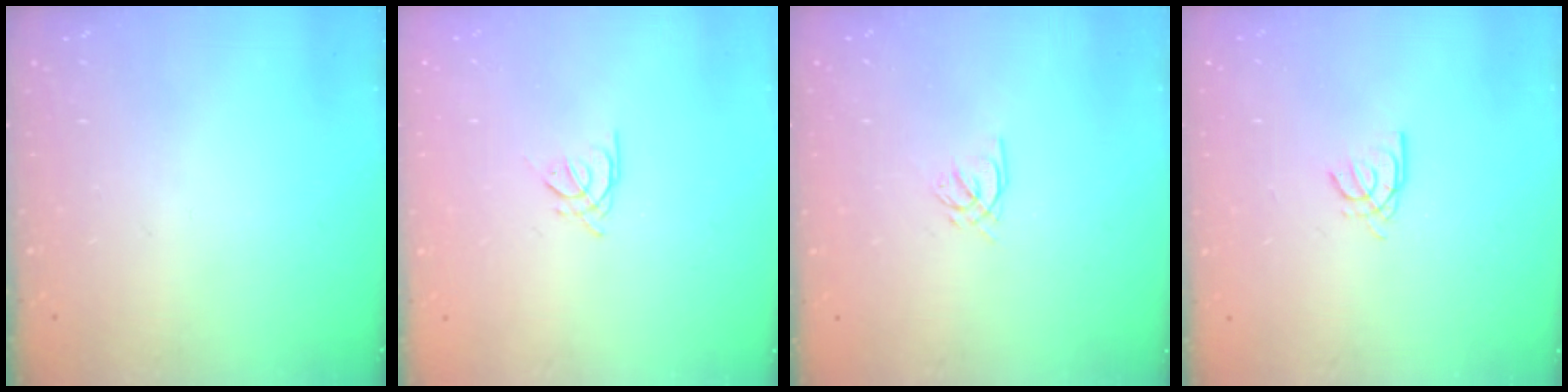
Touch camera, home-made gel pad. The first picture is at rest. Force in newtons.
{"total": 3.3, "press": 3.3, "slide": 0.5}
{"total": 2.4, "press": 2.4, "slide": 0.3}
{"total": 3.6, "press": 3.6, "slide": 0.4}